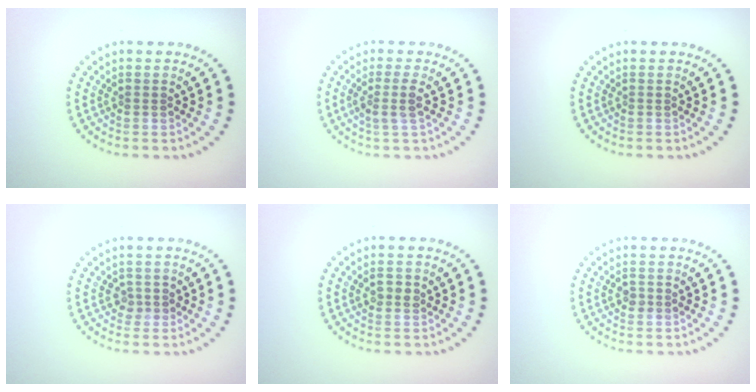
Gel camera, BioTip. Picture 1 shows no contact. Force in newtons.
{"total": 1.9, "press": 1.6, "slide": 1.0}
{"total": 0.0}
{"total": 1.3, "press": 1.0, "slide": 0.8}
{"total": 1.5, "press": 1.4, "slide": 0.5}
{"total": 0.9, "press": 0.9, "slide": 0.0}